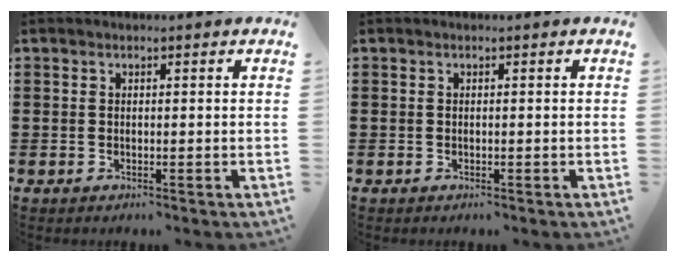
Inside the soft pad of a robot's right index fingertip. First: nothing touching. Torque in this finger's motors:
{"motor_torque": [0.01, 0.01, 0.00, 0.00]}